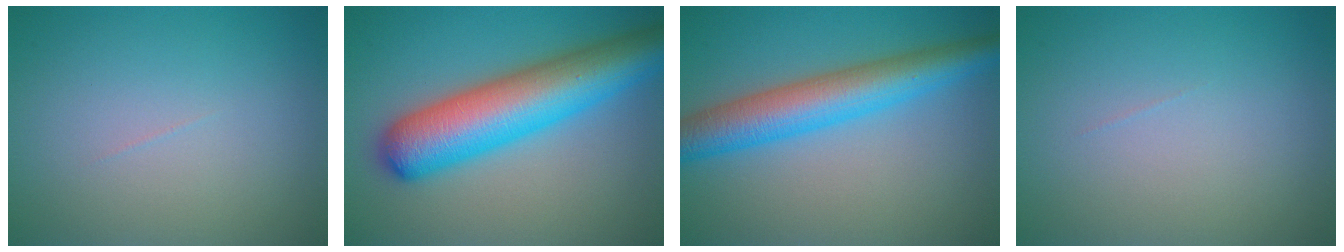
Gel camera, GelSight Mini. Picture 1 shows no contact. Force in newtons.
{"total": 10.4, "press": 10.4, "slide": 0.3}
{"total": 7.0, "press": 6.9, "slide": 0.1}
{"total": 0.0}